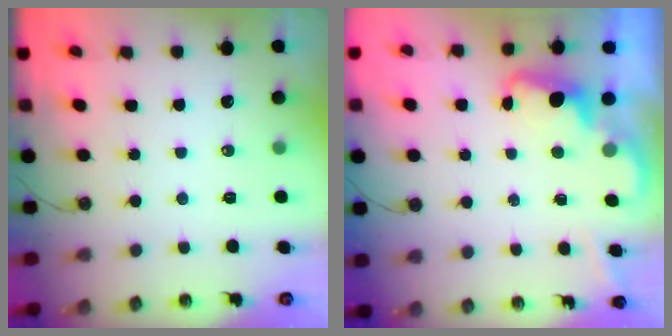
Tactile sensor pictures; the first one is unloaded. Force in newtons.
{"total": 2.2, "press": 2.1, "slide": 0.5}